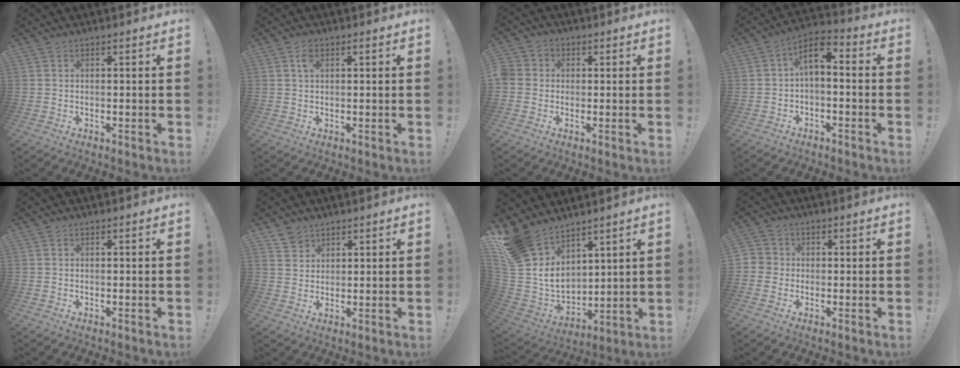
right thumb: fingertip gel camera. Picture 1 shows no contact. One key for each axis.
{"total": 2.7, "fx": 1.0, "fy": 1.6, "fz": 2.0, "tx": -0.020, "ty": -0.003, "tz": 0.011}
{"total": 4.2, "fx": -0.5, "fy": 3.9, "fz": 1.5, "tx": -0.031, "ty": 0.011, "tz": -0.009}
{"total": 6.2, "fx": -0.1, "fy": 3.0, "fz": 5.4, "tx": -0.095, "ty": 0.003, "tz": -0.003}
{"total": 0.0}
{"total": 4.3, "fx": 3.3, "fy": 2.7, "fz": 0.5, "tx": -0.006, "ty": -0.020, "tz": 0.063}
{"total": 15.5, "fx": 10.2, "fy": 9.6, "fz": 6.7, "tx": -0.147, "ty": -0.079, "tz": 0.201}
{"total": 3.4, "fx": -0.7, "fy": 3.2, "fz": 0.9, "tx": -0.013, "ty": 0.010, "tz": -0.012}